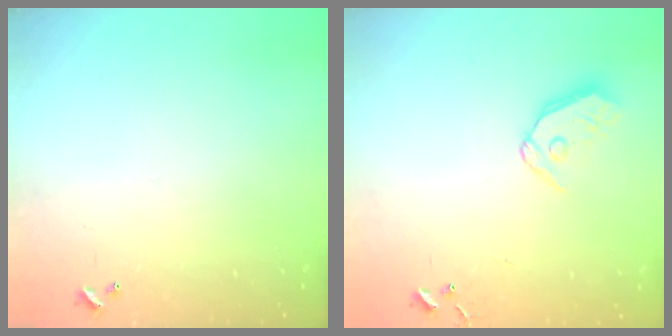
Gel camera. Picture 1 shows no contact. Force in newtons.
{"total": 9.8, "press": 9.7, "slide": 1.3}